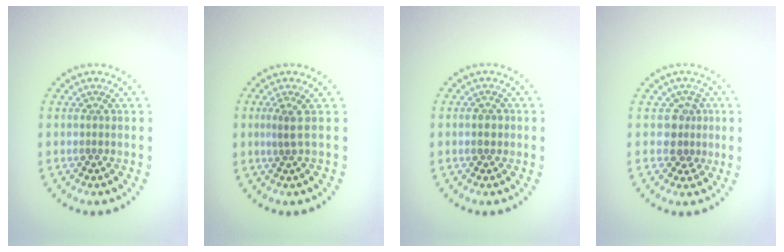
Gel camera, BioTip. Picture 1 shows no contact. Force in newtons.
{"total": 1.4, "press": 0.9, "slide": 1.1}
{"total": 1.0, "press": 1.0, "slide": 0.1}
{"total": 2.1, "press": 1.8, "slide": 1.1}